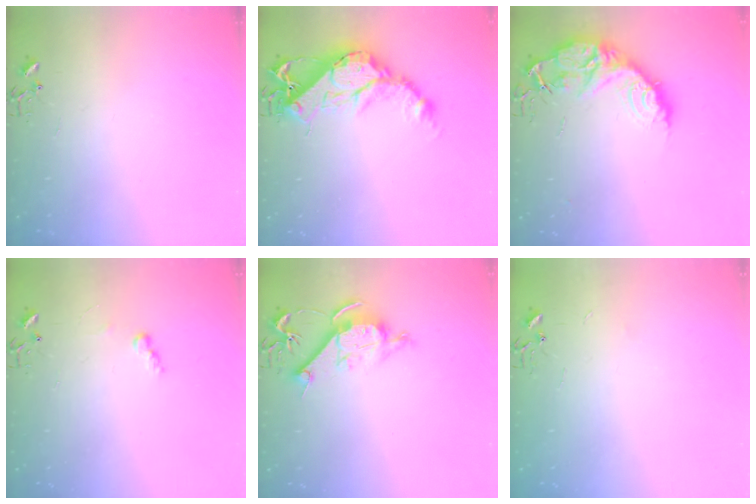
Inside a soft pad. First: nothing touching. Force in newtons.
{"total": 17.2, "press": 17.1, "slide": 1.3}
{"total": 16.1, "press": 16.0, "slide": 1.5}
{"total": 6.1, "press": 6.1, "slide": 0.3}
{"total": 10.4, "press": 10.4, "slide": 1.2}
{"total": 2.4, "press": 2.4, "slide": 0.3}